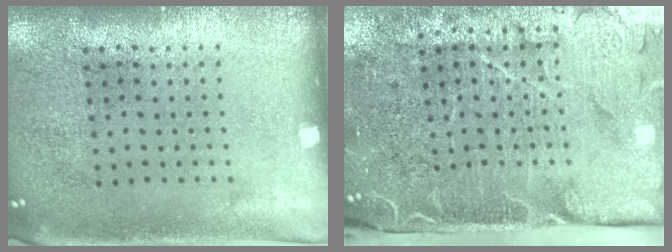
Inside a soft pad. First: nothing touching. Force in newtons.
{"total": 4.9, "press": 4.0, "slide": 2.9}